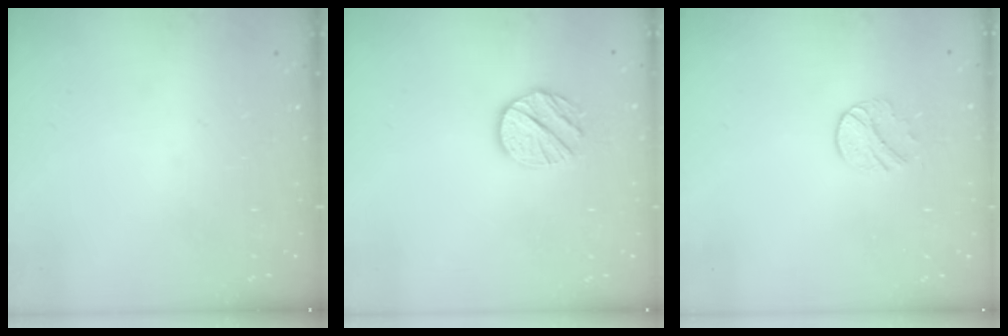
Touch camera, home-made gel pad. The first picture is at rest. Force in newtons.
{"total": 9.6, "press": 9.6, "slide": 0.7}
{"total": 6.0, "press": 6.0, "slide": 0.7}